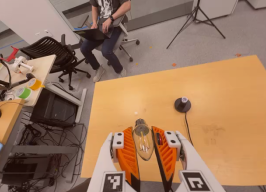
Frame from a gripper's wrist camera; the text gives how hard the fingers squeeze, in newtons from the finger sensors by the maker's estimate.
{"total": 15.3, "left": 17.5, "right": 13.1}